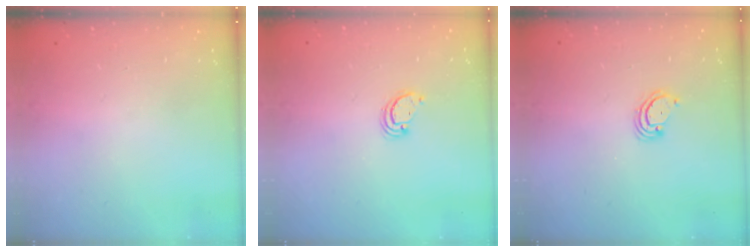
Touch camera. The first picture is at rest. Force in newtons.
{"total": 2.6, "press": 2.6, "slide": 0.2}
{"total": 2.9, "press": 2.9, "slide": 0.3}